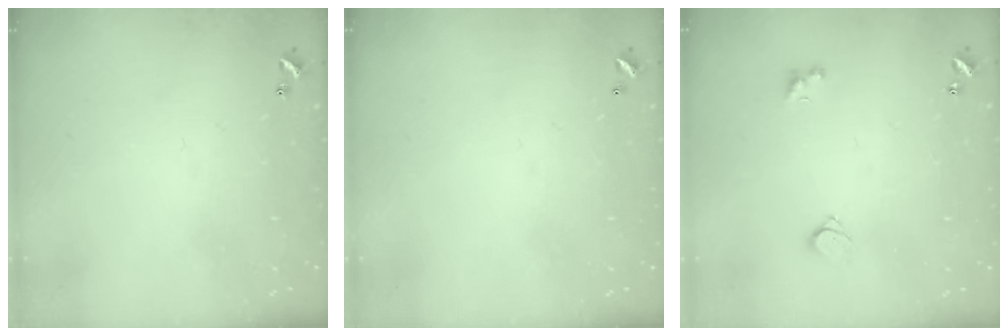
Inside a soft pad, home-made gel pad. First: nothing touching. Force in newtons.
{"total": 2.8, "press": 2.8, "slide": 0.1}
{"total": 2.8, "press": 2.5, "slide": 1.3}